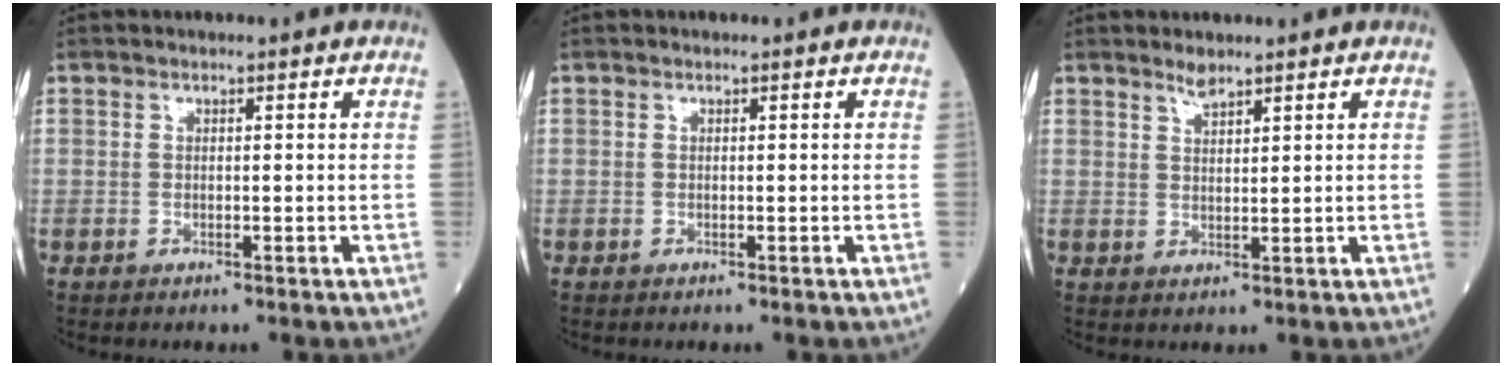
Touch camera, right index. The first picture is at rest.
{"total": 0.0}
{"total": 2.0, "force": [1.8, 0.3, 0.8], "torque": [-0.018, -0.001, 0.035]}